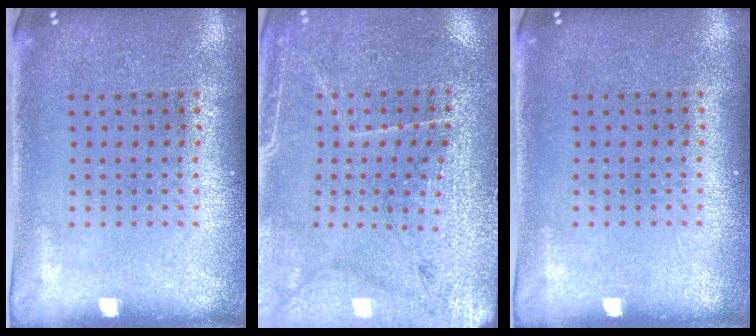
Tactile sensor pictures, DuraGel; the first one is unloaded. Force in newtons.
{"total": 3.0, "press": 2.9, "slide": 0.4}
{"total": 0.0}